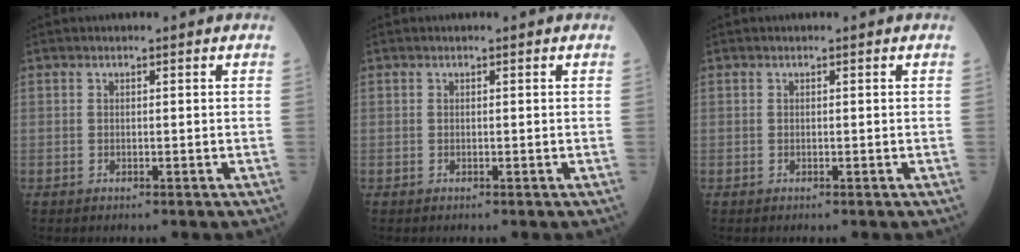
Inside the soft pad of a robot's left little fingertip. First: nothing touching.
{"total": 0.0}
{"total": 0.0}